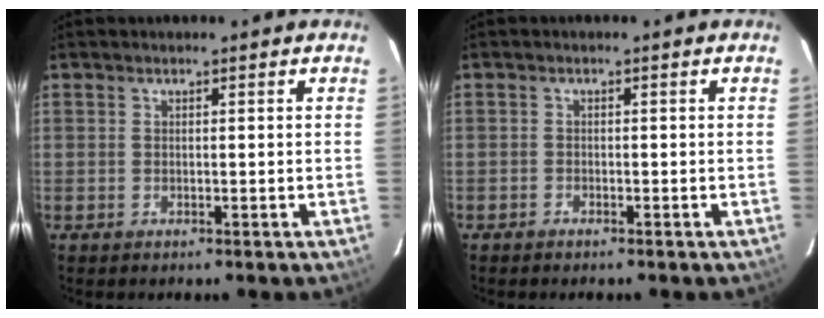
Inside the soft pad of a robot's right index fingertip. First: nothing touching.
{"total": 1.0, "force": [-0.9, 0.4, 0.2], "torque": [-0.011, 0.003, -0.018]}